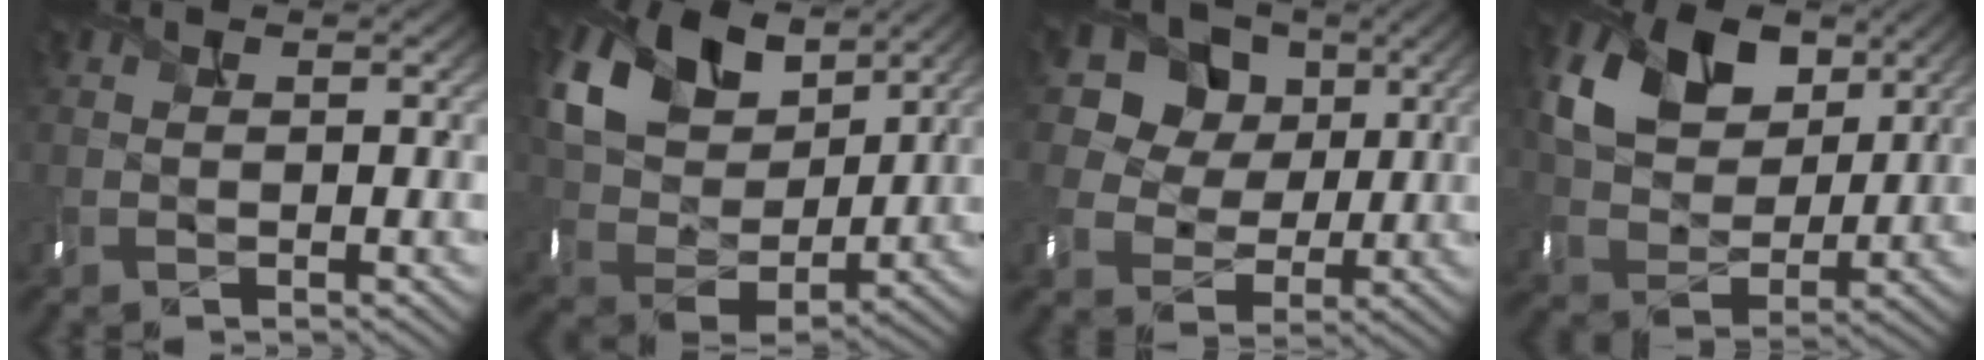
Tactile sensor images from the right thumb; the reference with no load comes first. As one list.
[{"total": 13.5, "force": [6.9, 9.0, 7.4], "torque": [-0.192, 0.015, 0.128]}, {"total": 9.0, "force": [3.9, 7.5, 2.9], "torque": [-0.084, 0.000, 0.077]}, {"total": 10.9, "force": [4.7, 7.6, 6.3], "torque": [-0.151, 0.005, 0.084]}]